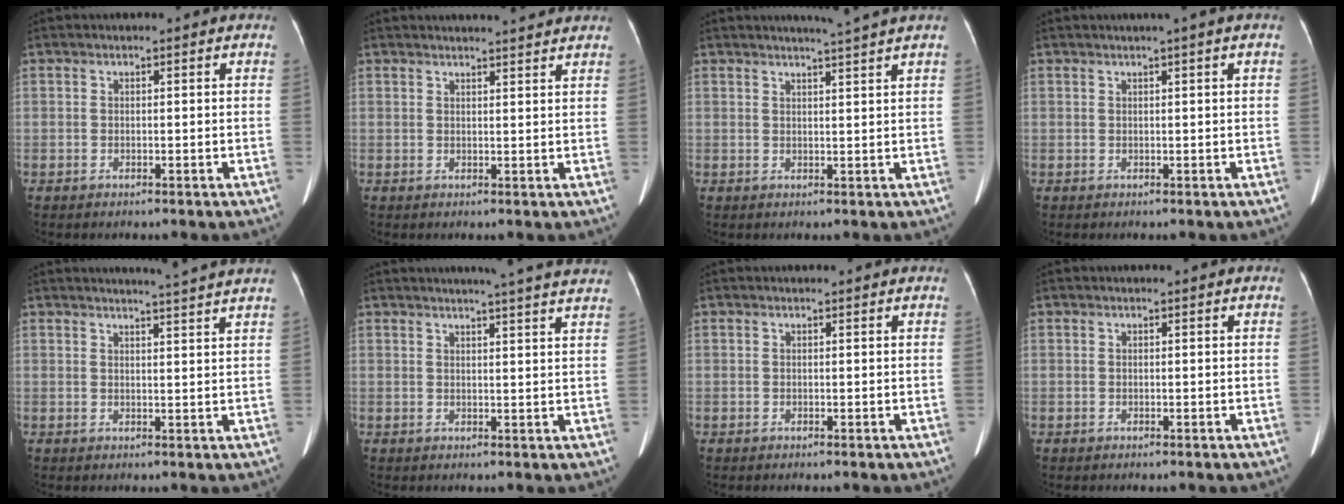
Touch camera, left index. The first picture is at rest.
{"total": 6.5, "force": [6.2, 0.0, 2.1], "torque": [-0.032, 0.013, 0.066]}
{"total": 4.5, "force": [3.8, -1.4, 1.8], "torque": [-0.027, -0.005, 0.049]}
{"total": 1.6, "force": [0.9, -0.5, 1.2], "torque": [-0.020, 0.001, 0.017]}
{"total": 7.2, "force": [6.7, -1.3, 2.4], "torque": [-0.034, -0.004, 0.069]}
{"total": 14.2, "force": [12.8, -0.1, 6.1], "torque": [-0.085, -0.010, 0.139]}
{"total": 1.3, "force": [1.2, 0.0, 0.3], "torque": [-0.010, 0.008, 0.014]}
{"total": 0.0}